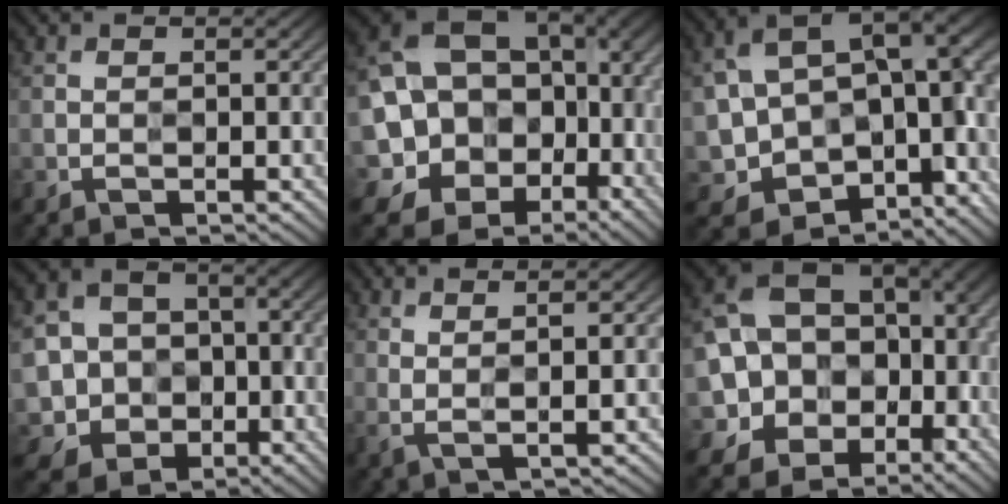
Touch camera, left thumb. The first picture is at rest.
{"total": 20.2, "force": [-1.3, 15.9, 12.3], "torque": [-0.275, -0.029, 0.022]}
{"total": 16.0, "force": [0.7, 11.5, 11.0], "torque": [-0.192, -0.047, 0.073]}
{"total": 10.1, "force": [-3.1, 8.9, 3.4], "torque": [-0.106, -0.018, -0.082]}
{"total": 4.9, "force": [1.8, 0.7, 4.5], "torque": [-0.081, 0.008, 0.036]}
{"total": 17.8, "force": [-2.2, 13.9, 10.9], "torque": [-0.243, -0.037, 0.006]}